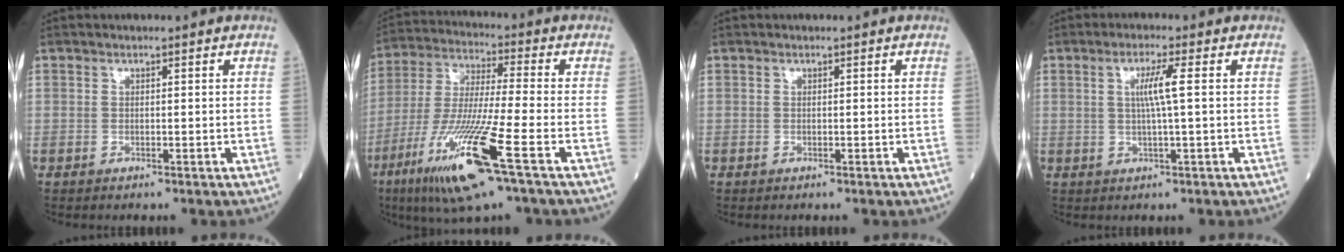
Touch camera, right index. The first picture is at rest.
{"total": 15.8, "force": [-7.3, 0.1, 14.0], "torque": [-0.297, -0.034, -0.136]}
{"total": 0.0}
{"total": 3.9, "force": [0.9, -0.6, 3.8], "torque": [-0.069, 0.000, 0.017]}